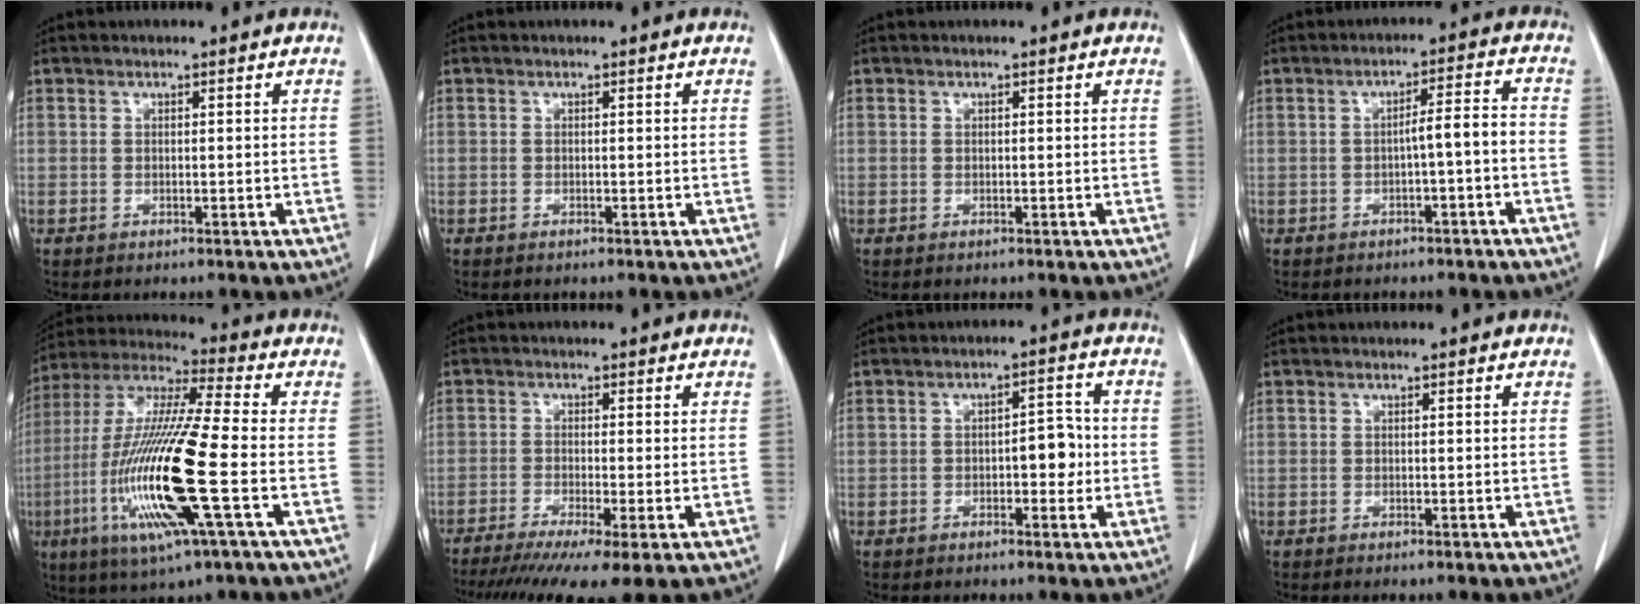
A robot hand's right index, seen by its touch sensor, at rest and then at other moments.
{"total": 0.0}
{"total": 0.0}
{"total": 6.5, "force": [-0.3, -1.4, 6.4], "torque": [-0.099, 0.006, -0.004]}
{"total": 19.7, "force": [-5.1, 0.9, 19.0], "torque": [-0.406, -0.022, -0.102]}
{"total": 11.4, "force": [-7.7, 0.8, 8.3], "torque": [-0.132, -0.022, -0.125]}
{"total": 4.6, "force": [-0.8, 2.1, 4.0], "torque": [-0.048, 0.012, -0.011]}
{"total": 0.0}